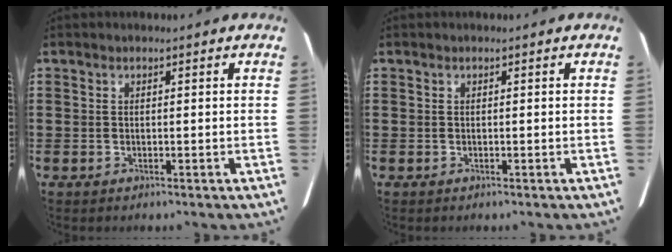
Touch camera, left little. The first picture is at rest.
{"total": 0.0}